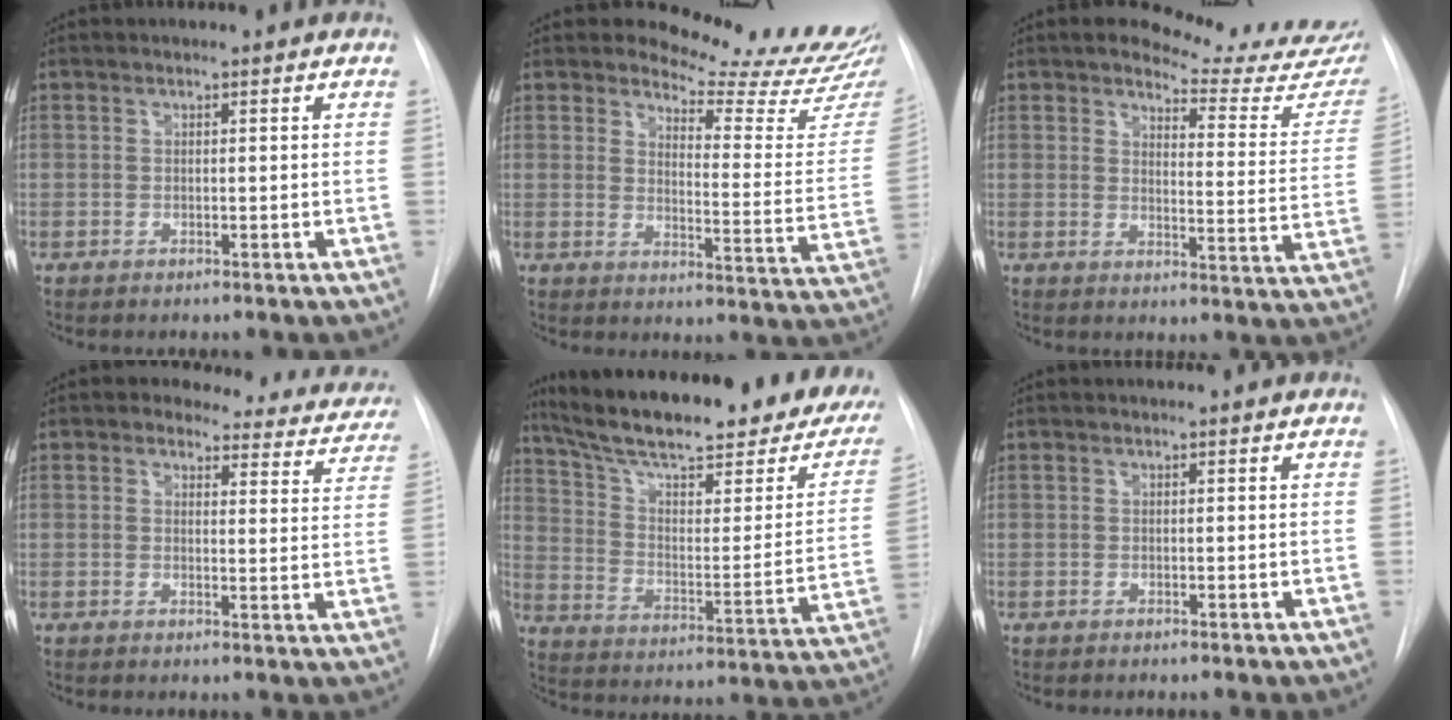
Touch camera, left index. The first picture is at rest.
{"total": 14.9, "force": [14.6, -0.5, 3.0], "torque": [-0.041, -0.130, 0.167]}
{"total": 15.0, "force": [14.1, 2.1, 4.4], "torque": [-0.044, -0.089, 0.146]}
{"total": 14.4, "force": [13.0, 5.3, 3.0], "torque": [0.004, -0.032, 0.115]}
{"total": 29.9, "force": [23.2, 6.1, 17.8], "torque": [-0.270, -0.030, 0.313]}
{"total": 0.0}